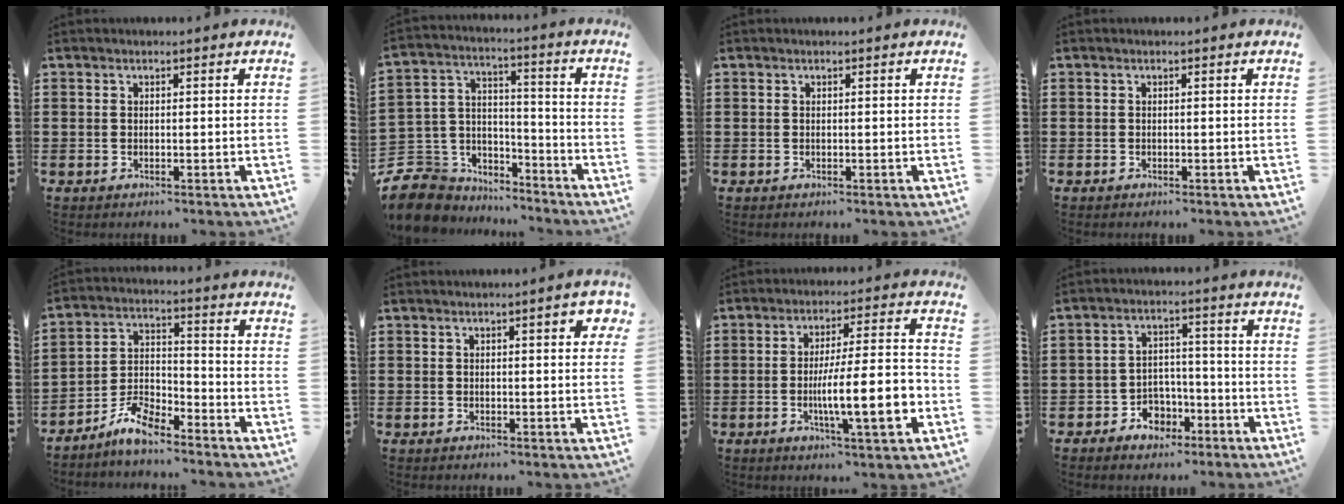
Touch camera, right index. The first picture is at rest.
{"total": 7.4, "force": [-5.9, 4.5, 0.7], "torque": [-0.055, -0.004, -0.119]}
{"total": 0.0}
{"total": 0.0}
{"total": 6.5, "force": [-5.6, 1.8, 2.8], "torque": [-0.068, 0.007, -0.109]}
{"total": 2.7, "force": [0.9, 0.6, 2.4], "torque": [-0.032, 0.000, 0.009]}
{"total": 12.3, "force": [-3.2, 2.2, 11.6], "torque": [-0.181, -0.007, -0.057]}
{"total": 4.0, "force": [-2.7, 2.8, 1.0], "torque": [-0.027, 0.007, -0.054]}